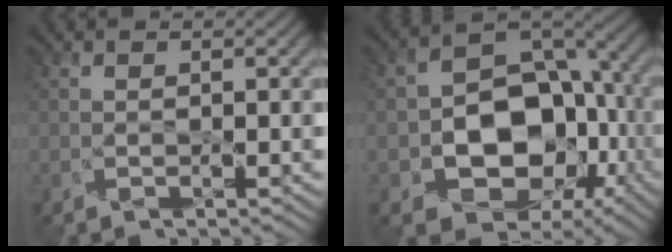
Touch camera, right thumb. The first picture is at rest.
{"total": 10.2, "force": [-1.6, 8.5, 5.4], "torque": [-0.074, -0.013, -0.028]}